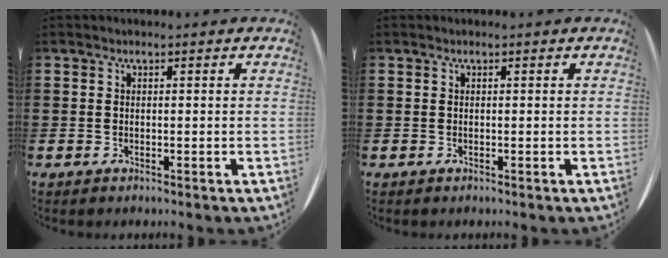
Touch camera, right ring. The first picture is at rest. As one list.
[{"total": 0.0}]